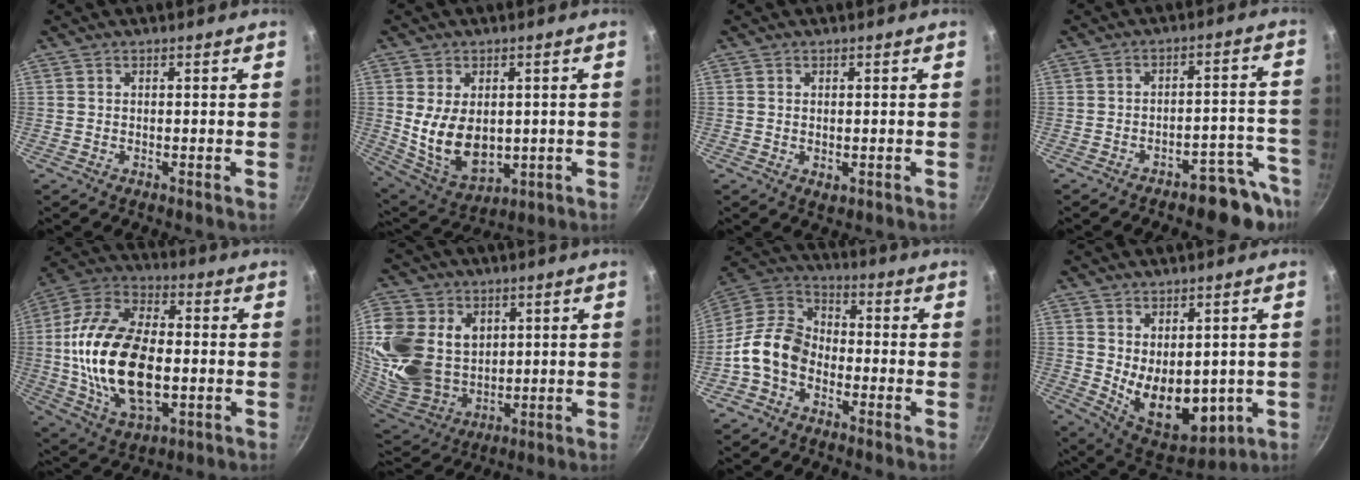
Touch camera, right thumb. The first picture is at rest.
{"total": 12.7, "force": [0.4, 8.5, 9.4], "torque": [-0.147, -0.023, 0.034]}
{"total": 1.4, "force": [0.0, 0.8, 1.1], "torque": [-0.016, -0.003, 0.001]}
{"total": 8.6, "force": [-6.9, 3.0, 4.2], "torque": [0.002, 0.082, -0.091]}
{"total": 23.5, "force": [-1.6, 13.3, 19.3], "torque": [-0.363, 0.019, -0.030]}
{"total": 22.2, "force": [5.4, 17.0, 13.1], "torque": [-0.278, -0.017, 0.115]}
{"total": 11.2, "force": [-4.1, 8.0, 6.8], "torque": [-0.106, 0.052, -0.103]}
{"total": 13.6, "force": [0.0, 8.7, 10.4], "torque": [-0.126, -0.038, 0.031]}